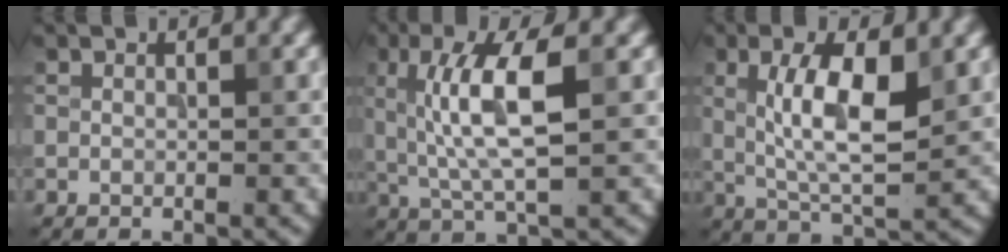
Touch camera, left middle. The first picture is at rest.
{"total": 6.6, "force": [1.1, 1.7, 6.3], "torque": [-0.122, 0.003, 0.021]}
{"total": 6.4, "force": [1.2, 2.0, 6.0], "torque": [-0.113, 0.001, 0.021]}